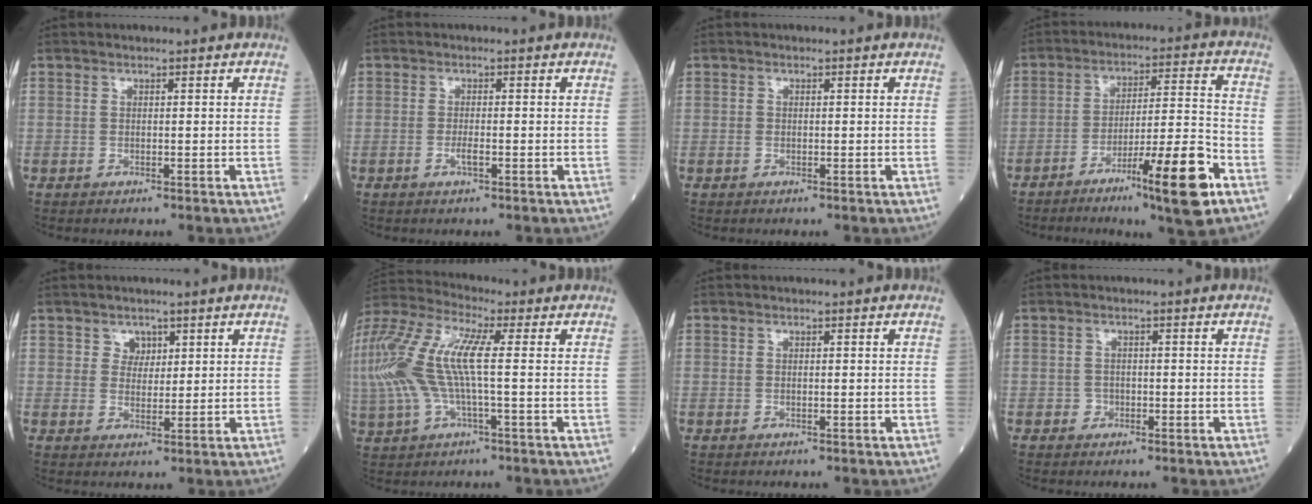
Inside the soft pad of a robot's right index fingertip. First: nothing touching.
{"total": 1.3, "force": [-0.6, 0.2, 1.2], "torque": [-0.025, 0.000, -0.011]}
{"total": 0.7, "force": [0.0, 0.5, 0.4], "torque": [-0.013, -0.001, 0.000]}
{"total": 13.5, "force": [-7.4, 0.4, 11.2], "torque": [-0.170, -0.005, -0.118]}
{"total": 2.4, "force": [1.4, 1.9, 0.7], "torque": [-0.005, -0.001, 0.021]}
{"total": 17.9, "force": [1.0, 5.4, 17.0], "torque": [-0.408, 0.022, 0.012]}
{"total": 0.0}
{"total": 1.2, "force": [-0.5, 1.1, 0.2], "torque": [0.005, 0.006, -0.010]}